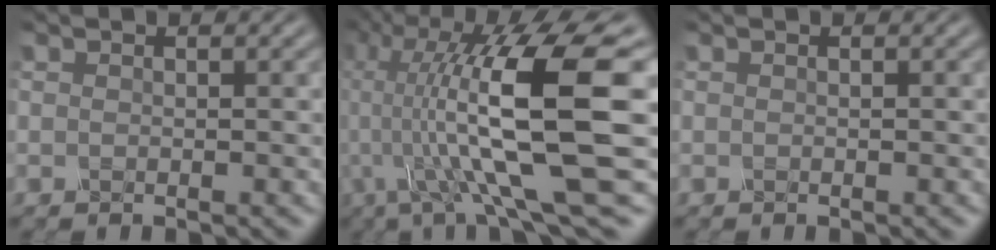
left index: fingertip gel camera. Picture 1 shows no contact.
{"total": 14.3, "force": [-0.3, 2.8, 14.0], "torque": [-0.256, 0.018, 0.004]}
{"total": 0.0}